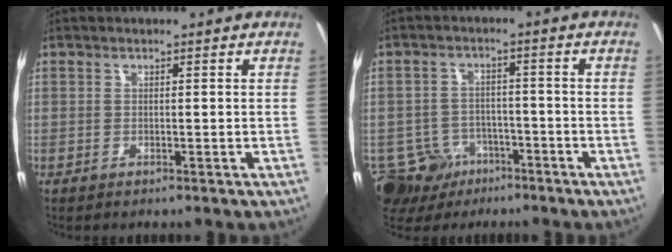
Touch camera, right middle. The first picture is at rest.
{"total": 8.1, "force": [-5.0, 6.1, 1.8], "torque": [-0.055, 0.013, -0.075]}